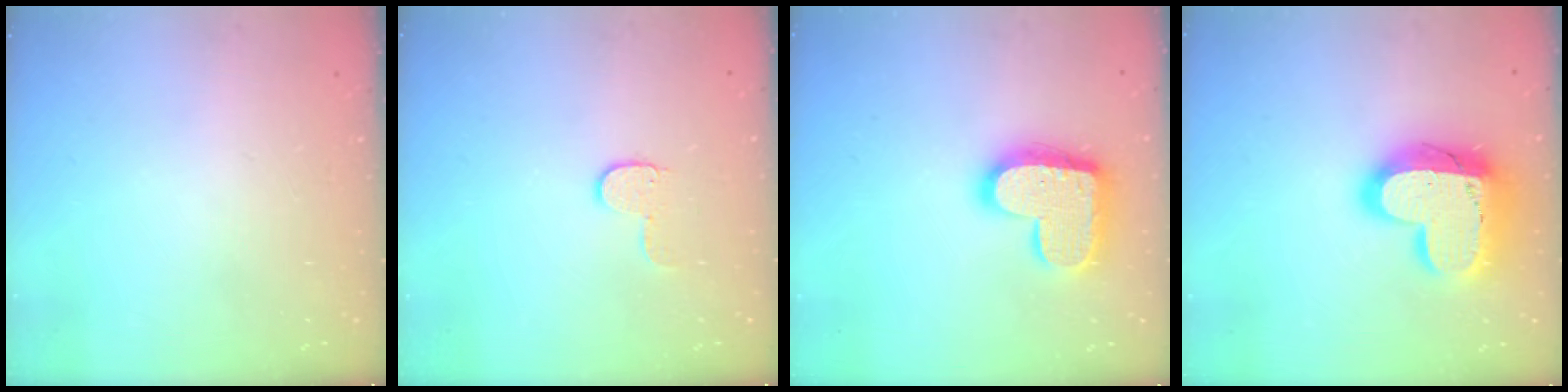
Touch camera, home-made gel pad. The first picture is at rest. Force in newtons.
{"total": 6.1, "press": 6.1, "slide": 0.4}
{"total": 20.1, "press": 20.1, "slide": 1.3}
{"total": 20.4, "press": 20.3, "slide": 1.6}